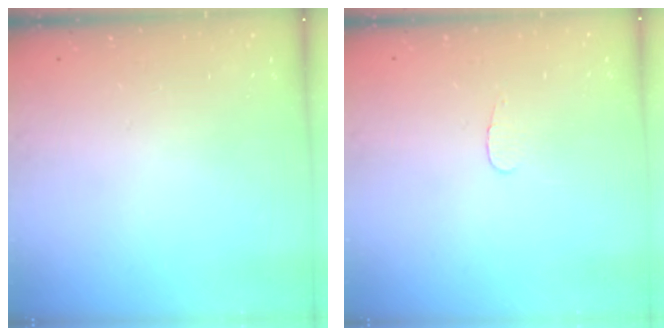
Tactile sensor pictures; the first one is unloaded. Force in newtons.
{"total": 2.8, "press": 2.8, "slide": 0.3}